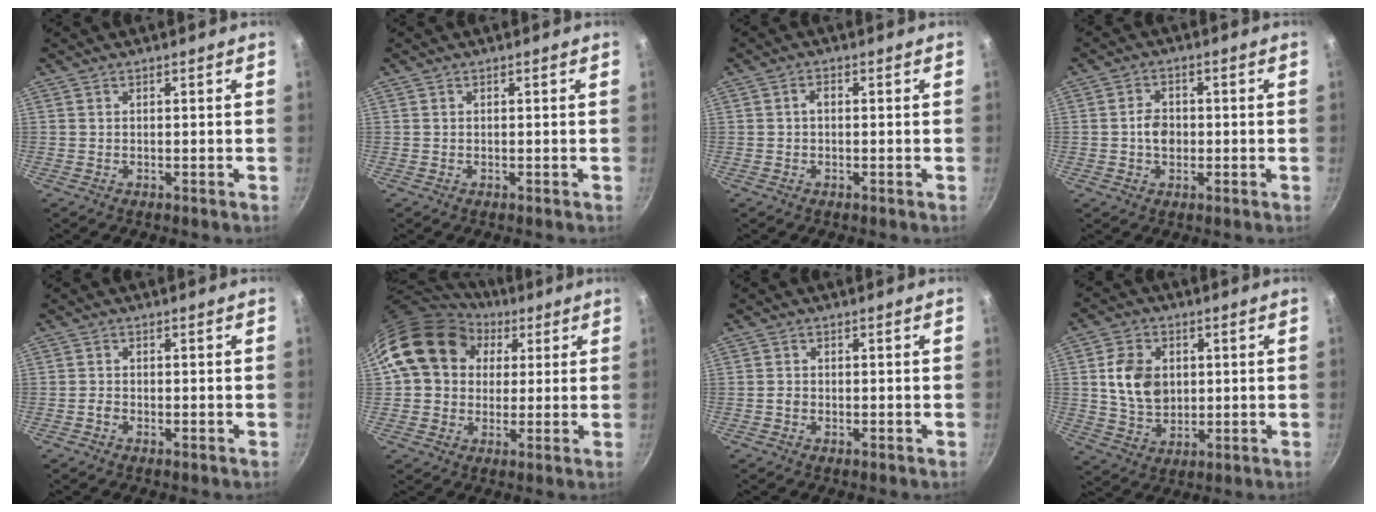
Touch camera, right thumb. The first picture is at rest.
{"total": 0.0}
{"total": 1.5, "force": [-0.1, 1.0, 1.1], "torque": [-0.017, 0.010, -0.003]}
{"total": 4.3, "force": [-0.5, 3.3, 2.7], "torque": [-0.029, 0.011, -0.011]}
{"total": 1.1, "force": [-0.7, 0.6, 0.7], "torque": [-0.019, 0.003, -0.017]}
{"total": 15.7, "force": [5.4, 12.6, 7.6], "torque": [-0.104, 0.012, 0.085]}
{"total": 1.1, "force": [-0.4, 0.9, 0.5], "torque": [-0.010, 0.003, -0.006]}
{"total": 10.2, "force": [1.4, 7.8, 6.5], "torque": [-0.097, -0.003, 0.029]}